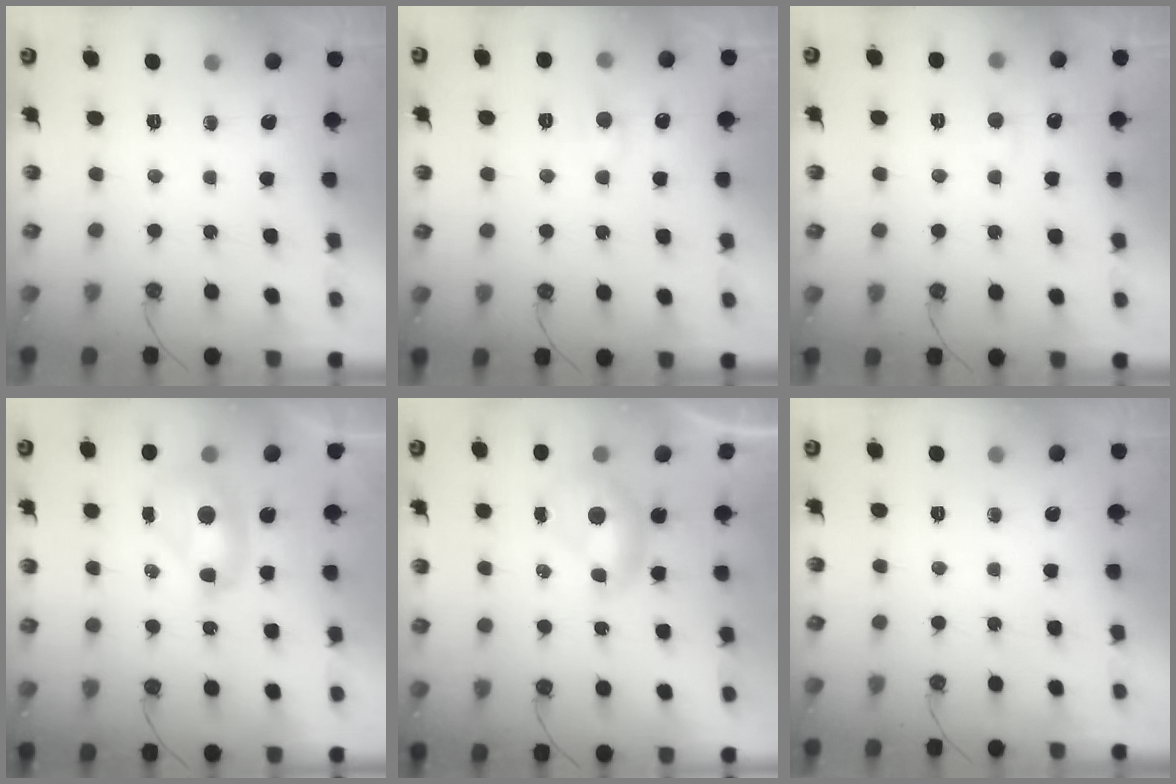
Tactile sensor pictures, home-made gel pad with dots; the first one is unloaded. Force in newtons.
{"total": 0.6, "press": 0.0, "slide": 0.6}
{"total": 1.6, "press": 1.5, "slide": 0.5}
{"total": 2.6, "press": 2.6, "slide": 0.1}
{"total": 0.0}
{"total": 0.0}